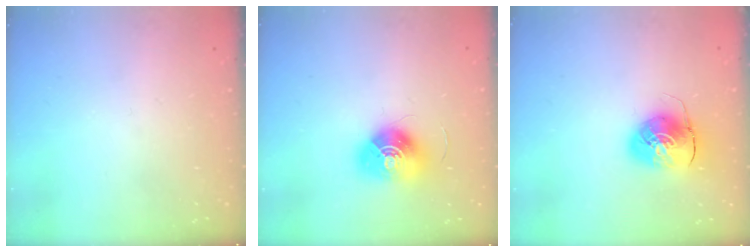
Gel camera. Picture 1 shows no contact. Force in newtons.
{"total": 12.2, "press": 12.2, "slide": 0.5}
{"total": 9.2, "press": 9.1, "slide": 1.4}